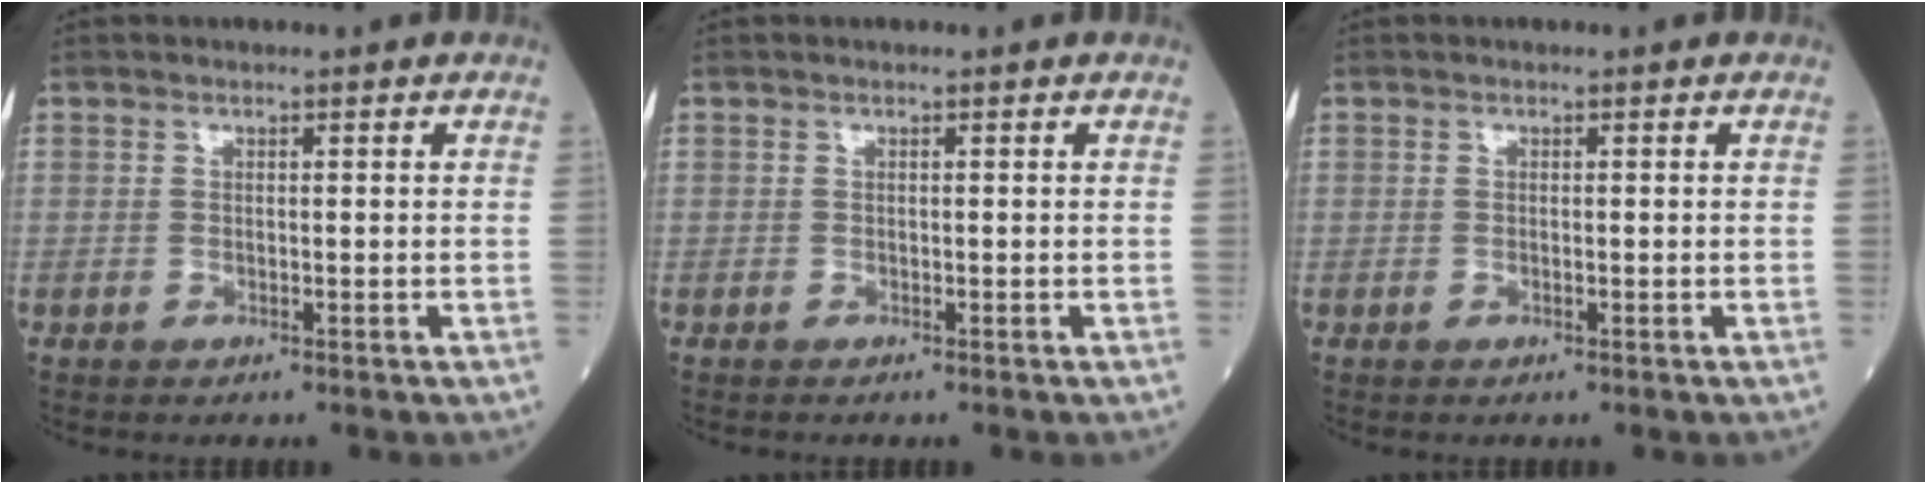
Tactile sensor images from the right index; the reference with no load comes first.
{"total": 0.0}
{"total": 0.0}